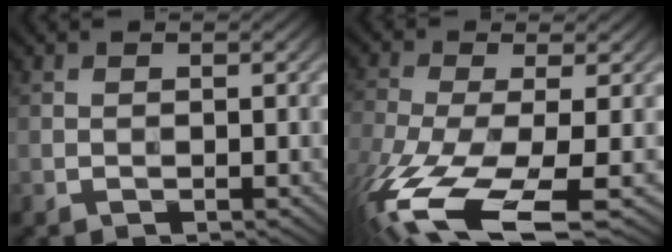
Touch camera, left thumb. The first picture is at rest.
{"total": 14.3, "force": [-6.8, 4.7, 11.7], "torque": [-0.281, -0.036, -0.114]}